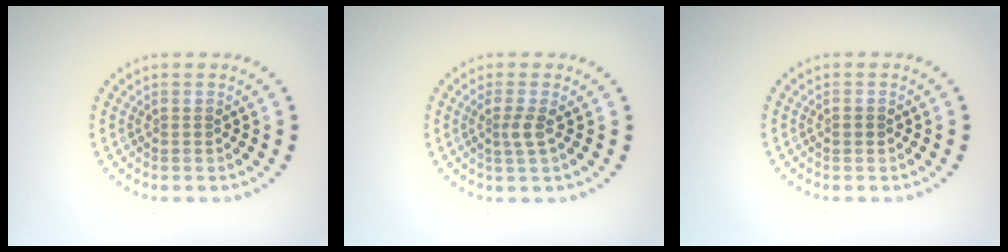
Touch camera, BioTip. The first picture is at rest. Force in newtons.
{"total": 1.7, "press": 1.2, "slide": 1.1}
{"total": 0.8, "press": 0.8, "slide": 0.1}